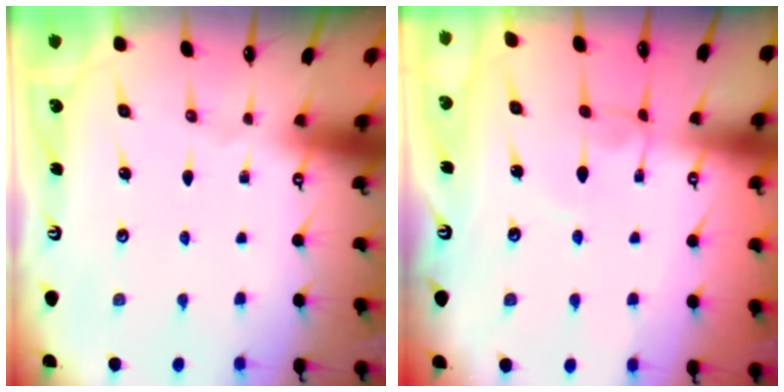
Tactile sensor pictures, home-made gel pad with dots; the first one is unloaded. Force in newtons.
{"total": 1.1, "press": 1.0, "slide": 0.3}